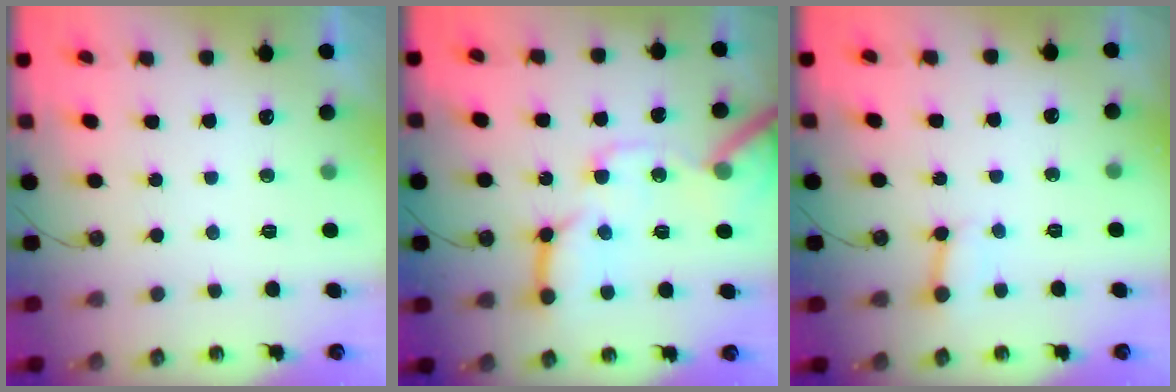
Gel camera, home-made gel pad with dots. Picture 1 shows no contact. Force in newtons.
{"total": 18.3, "press": 18.2, "slide": 2.3}
{"total": 2.9, "press": 2.9, "slide": 0.4}